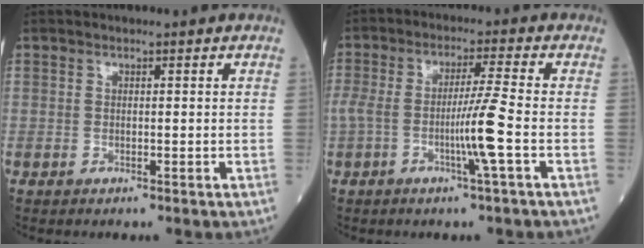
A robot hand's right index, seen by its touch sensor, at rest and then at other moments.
{"total": 6.7, "force": [-2.0, -1.2, 6.3], "torque": [-0.129, 0.000, -0.034]}